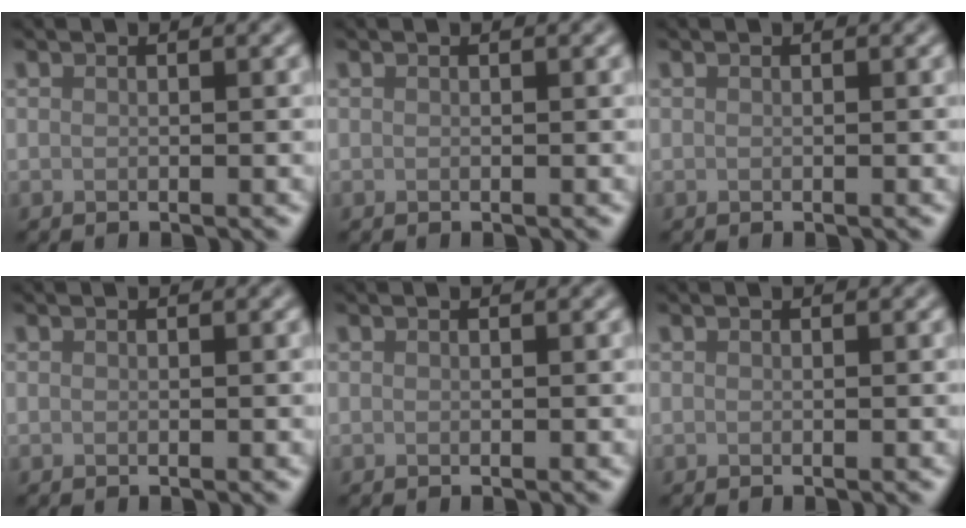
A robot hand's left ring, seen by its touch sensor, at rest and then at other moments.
{"total": 0.0}
{"total": 0.0}
{"total": 0.0}
{"total": 0.0}
{"total": 0.0}